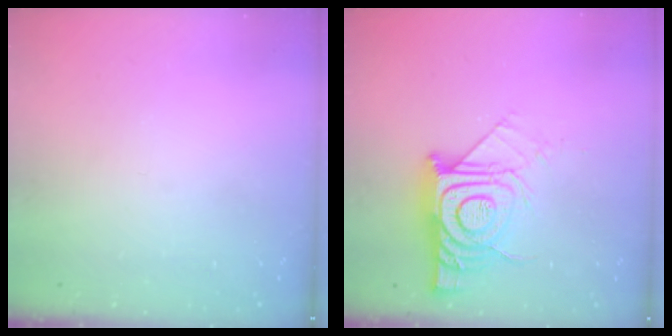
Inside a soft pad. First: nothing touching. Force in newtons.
{"total": 15.3, "press": 15.2, "slide": 1.1}